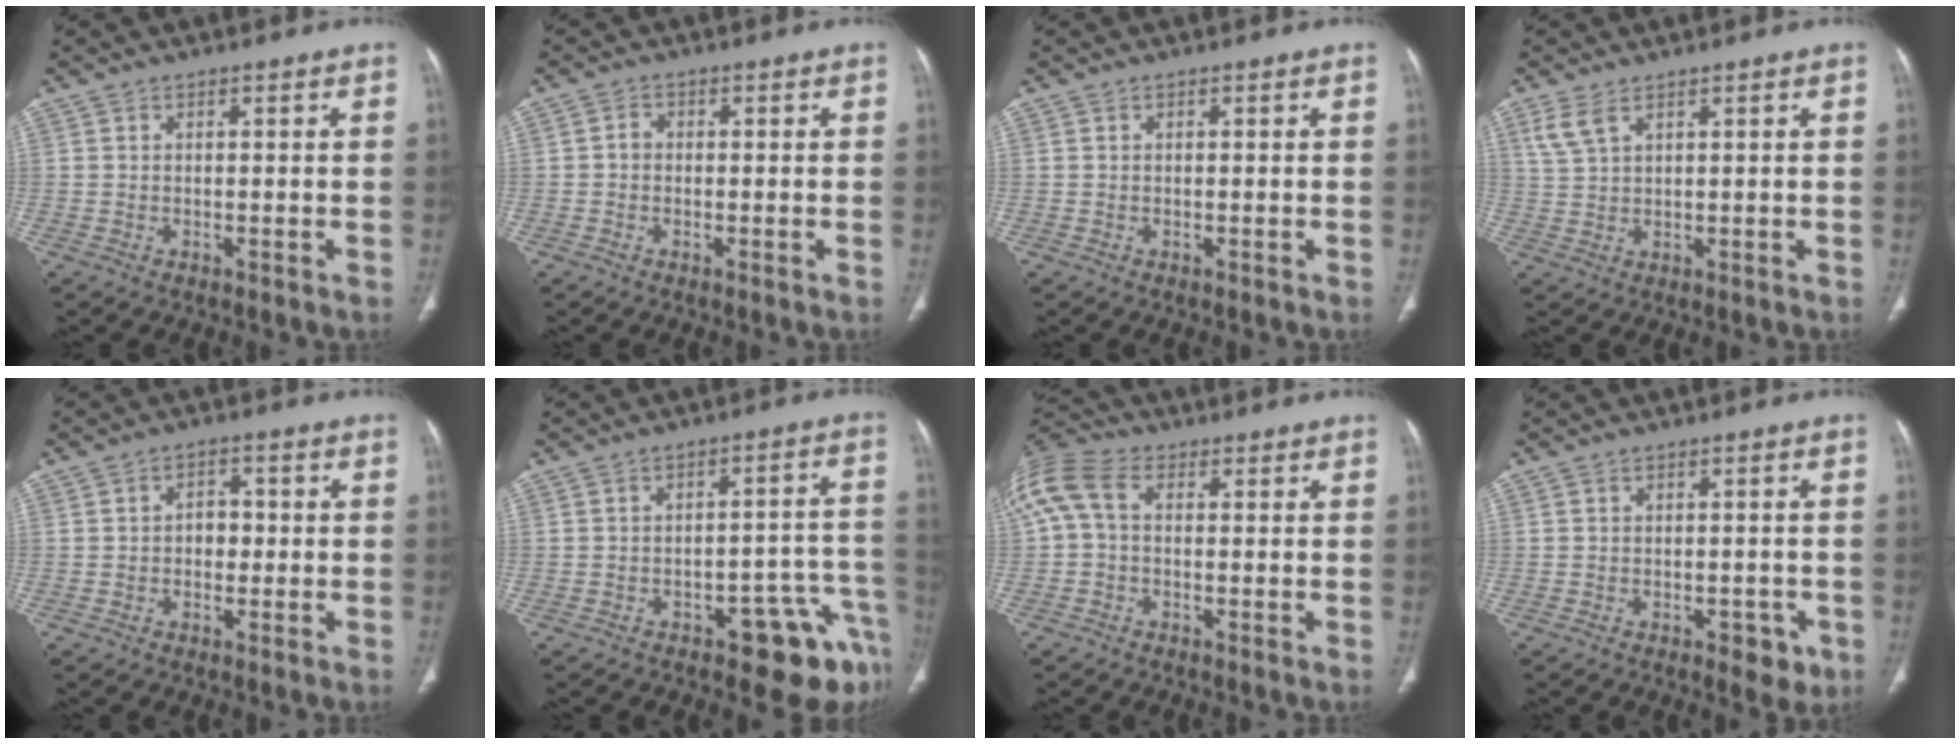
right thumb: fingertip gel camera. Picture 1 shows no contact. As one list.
[{"total": 1.5, "force": [-0.3, 1.3, 0.8], "torque": [-0.007, 0.005, -0.011]}, {"total": 0.0}, {"total": 3.7, "force": [2.3, 1.5, 2.4], "torque": [-0.058, 0.002, 0.058]}, {"total": 3.6, "force": [-0.3, 2.6, 2.4], "torque": [-0.019, 0.012, -0.011]}, {"total": 11.8, "force": [-7.2, 4.6, 8.2], "torque": [-0.055, 0.066, -0.091]}, {"total": 10.1, "force": [0.8, 6.6, 7.7], "torque": [-0.174, 0.031, 0.006]}, {"total": 4.2, "force": [-2.0, 2.4, 2.8], "torque": [-0.016, 0.007, -0.023]}]